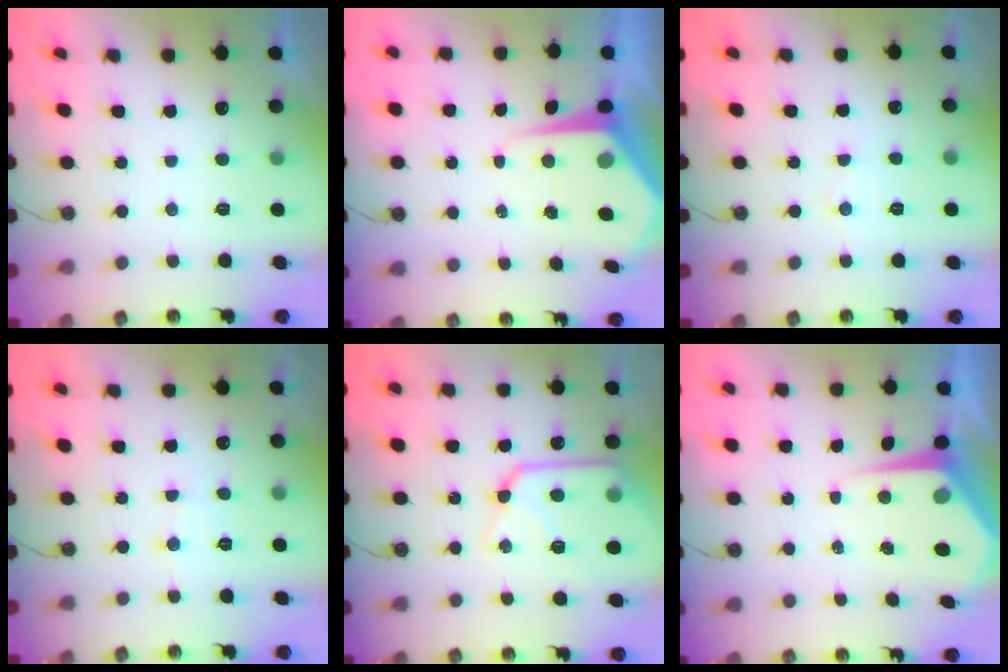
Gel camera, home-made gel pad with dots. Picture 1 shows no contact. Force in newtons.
{"total": 8.4, "press": 8.4, "slide": 0.8}
{"total": 6.6, "press": 6.6, "slide": 0.5}
{"total": 5.3, "press": 5.3, "slide": 0.6}
{"total": 14.7, "press": 14.6, "slide": 1.4}
{"total": 7.0, "press": 7.0, "slide": 0.6}